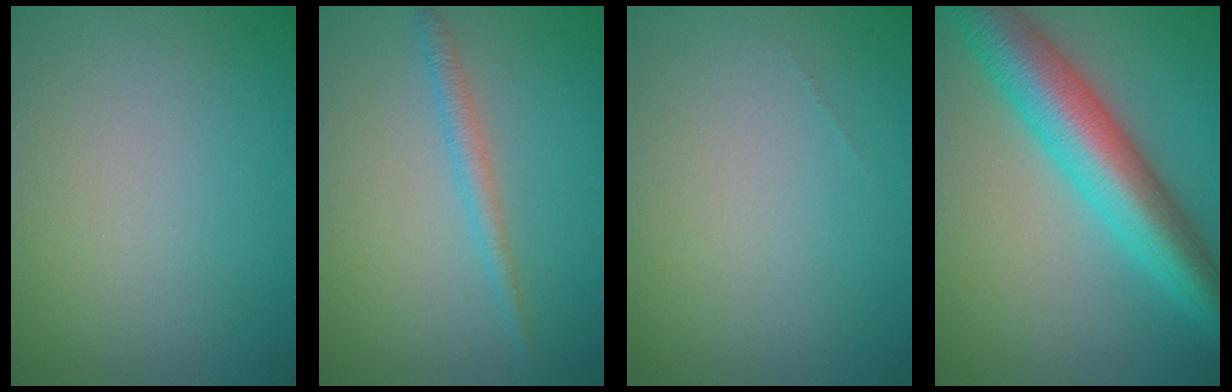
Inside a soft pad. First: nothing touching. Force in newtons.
{"total": 1.8, "press": 1.8, "slide": 0.1}
{"total": 0.0}
{"total": 9.3, "press": 9.3, "slide": 0.2}